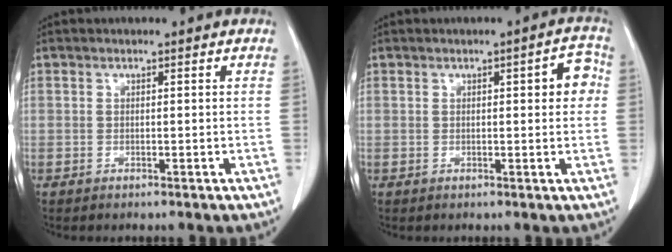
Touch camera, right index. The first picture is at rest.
{"total": 4.0, "force": [0.6, 1.2, 3.7], "torque": [-0.037, 0.011, 0.003]}